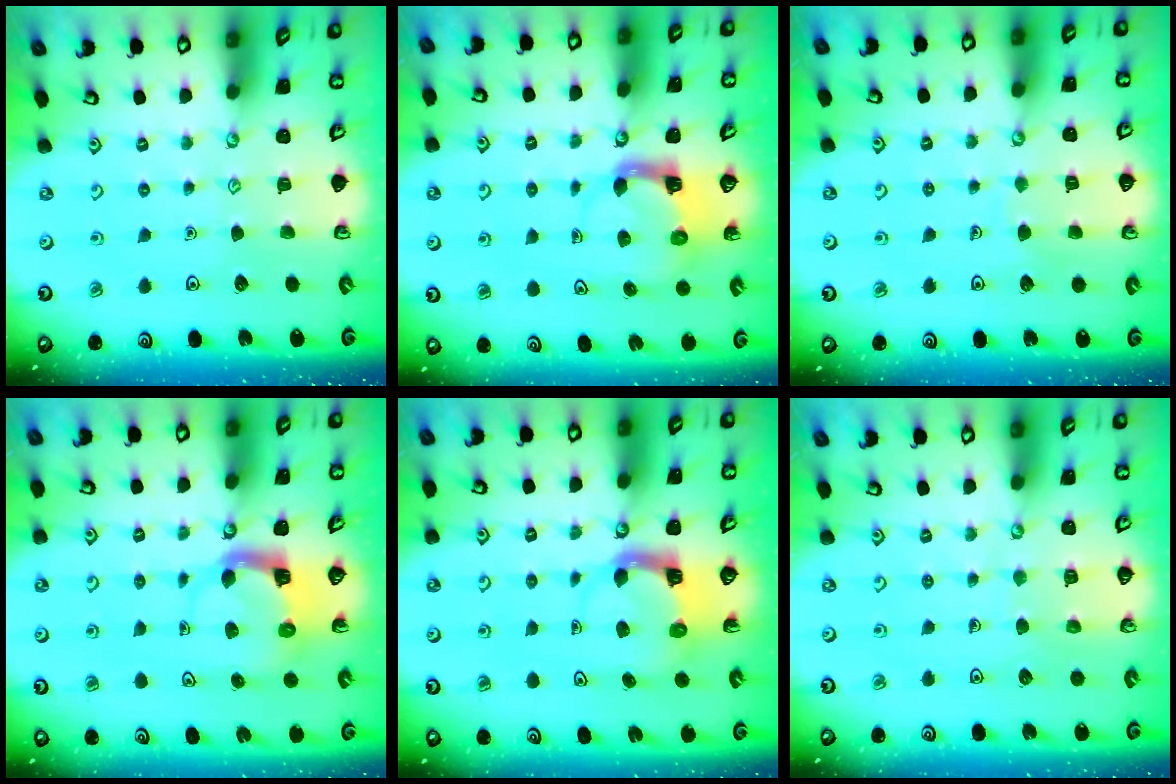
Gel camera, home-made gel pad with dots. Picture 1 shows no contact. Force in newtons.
{"total": 4.0, "press": 4.0, "slide": 0.6}
{"total": 3.9, "press": 3.9, "slide": 0.2}
{"total": 3.6, "press": 3.6, "slide": 0.7}
{"total": 4.0, "press": 4.0, "slide": 0.3}
{"total": 5.1, "press": 5.0, "slide": 0.4}